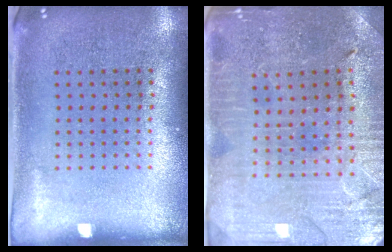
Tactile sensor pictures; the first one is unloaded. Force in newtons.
{"total": 1.5, "press": 1.4, "slide": 0.2}